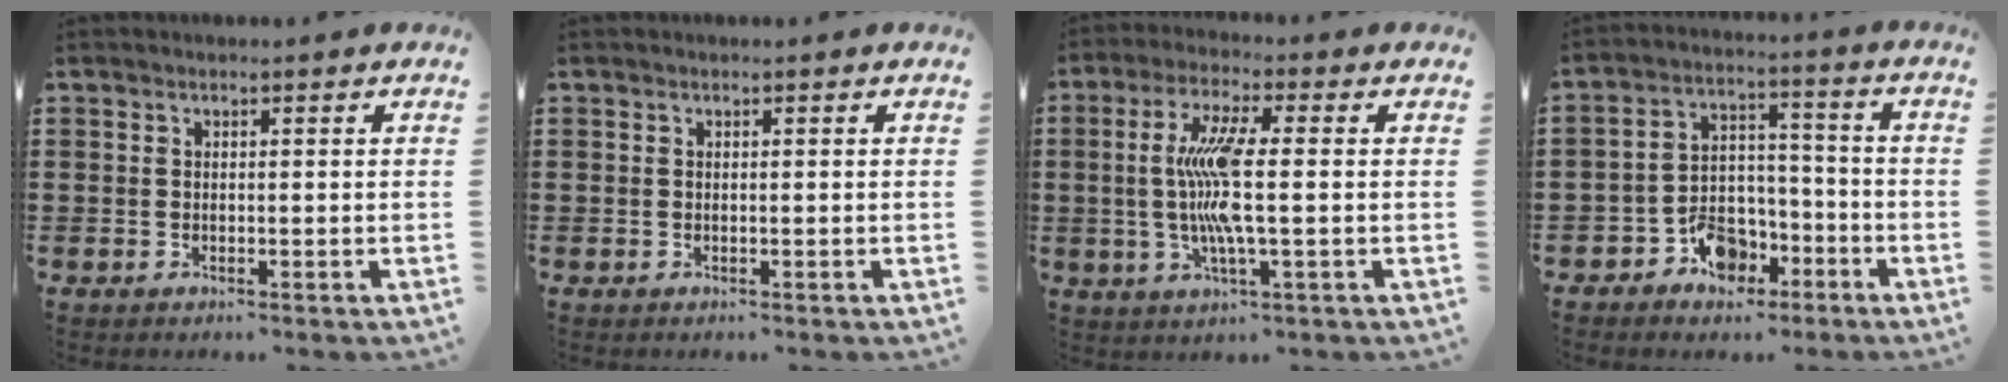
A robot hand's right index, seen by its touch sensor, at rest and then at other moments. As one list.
[{"total": 0.0}, {"total": 9.4, "force": [-0.3, 1.3, 9.3], "torque": [-0.200, -0.015, -0.018]}, {"total": 7.3, "force": [-4.2, 4.9, 3.4], "torque": [-0.063, 0.026, -0.074]}]